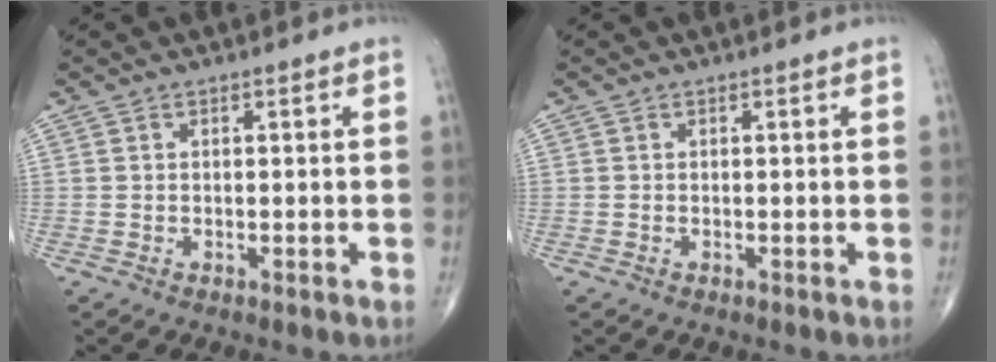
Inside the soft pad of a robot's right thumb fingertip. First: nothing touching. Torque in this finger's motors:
{"motor_torque": [0.55, -0.12, -0.11, -0.14, 0.01]}